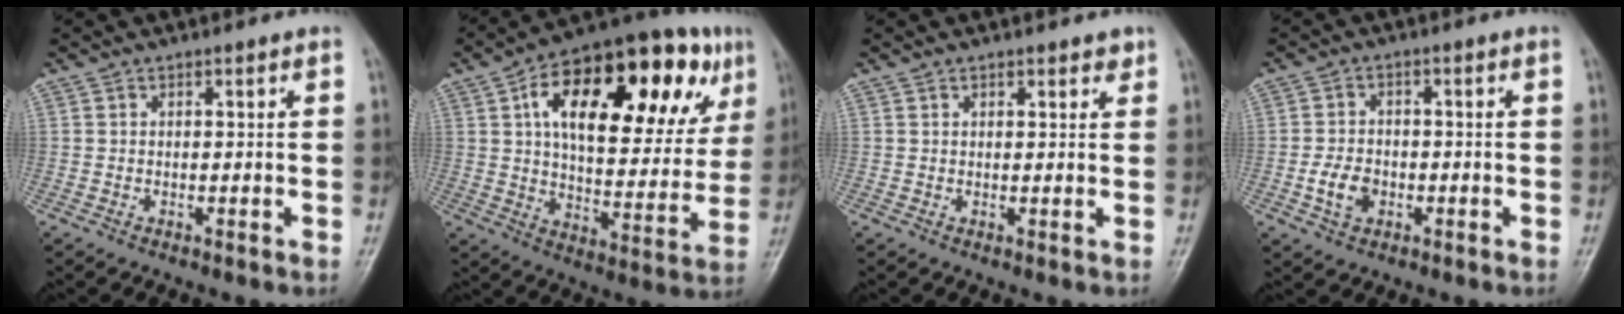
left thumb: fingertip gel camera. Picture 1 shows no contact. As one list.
[{"total": 29.6, "force": [11.2, 13.6, 23.8], "torque": [-0.320, 0.016, 0.168]}, {"total": 1.9, "force": [1.5, 0.9, 0.8], "torque": [0.004, -0.007, 0.014]}, {"total": 5.0, "force": [-1.6, 3.7, 3.0], "torque": [-0.047, 0.009, -0.031]}]